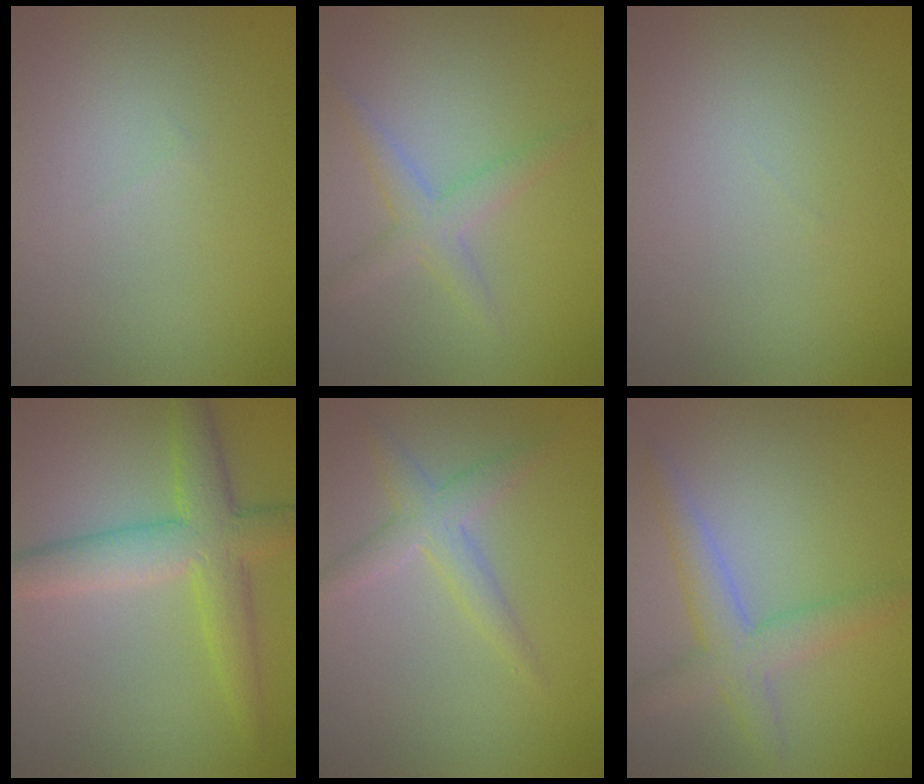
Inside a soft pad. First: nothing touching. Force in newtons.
{"total": 2.4, "press": 2.4, "slide": 0.0}
{"total": 0.0}
{"total": 5.6, "press": 5.6, "slide": 0.1}
{"total": 2.7, "press": 2.7, "slide": 0.1}
{"total": 3.9, "press": 3.9, "slide": 0.1}